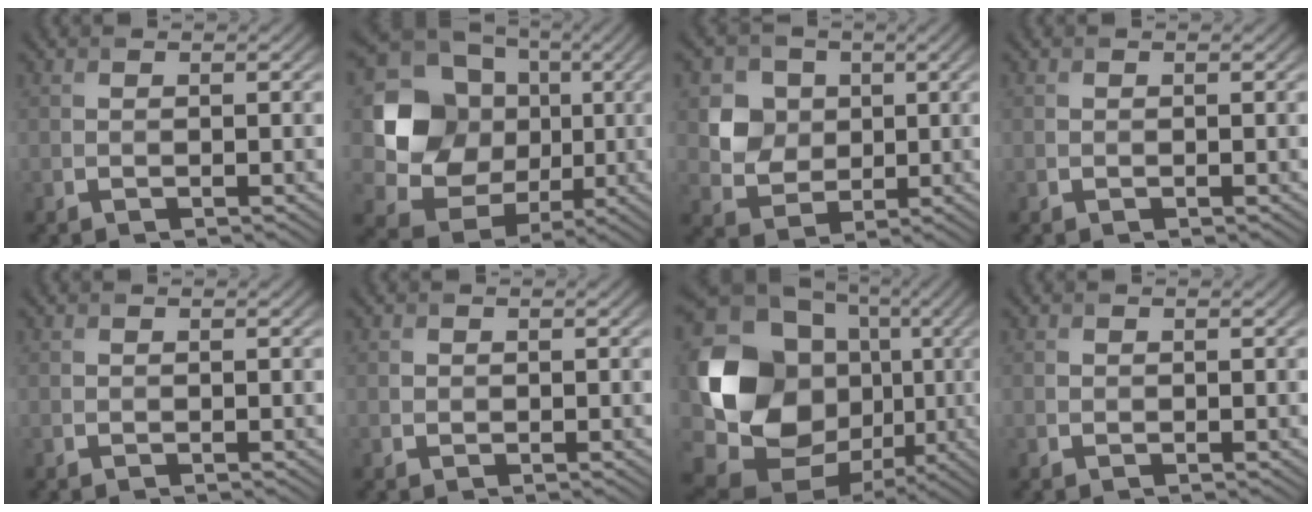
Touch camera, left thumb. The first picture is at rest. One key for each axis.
{"total": 15.5, "fx": 1.6, "fy": 13.7, "fz": 7.0, "tx": -0.184, "ty": -0.010, "tz": 0.030}
{"total": 5.7, "fx": 1.3, "fy": 5.1, "fz": 2.2, "tx": -0.060, "ty": -0.009, "tz": 0.017}
{"total": 0.0}
{"total": 0.0}
{"total": 0.5, "fx": 0.1, "fy": 0.5, "fz": 0.1, "tx": 0.001, "ty": -0.003, "tz": -0.001}
{"total": 18.6, "fx": 0.5, "fy": 15.3, "fz": 10.6, "tx": -0.220, "ty": -0.037, "tz": 0.030}
{"total": 0.0}